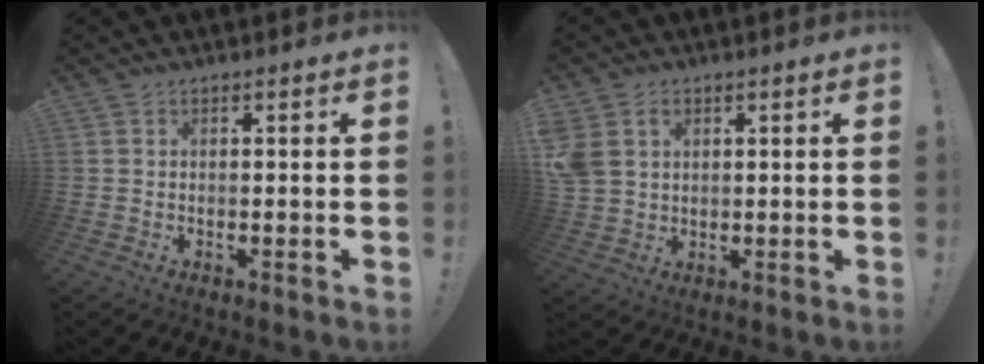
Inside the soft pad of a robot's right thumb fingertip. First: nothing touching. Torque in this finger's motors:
{"motor_torque": [0.83, 1.57, 0.64, 0.01, 0.04]}